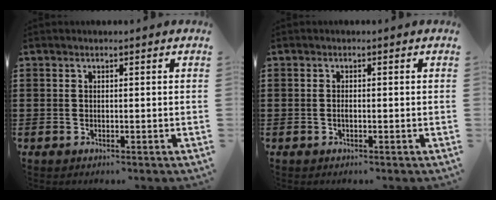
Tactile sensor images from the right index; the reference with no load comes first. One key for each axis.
{"total": 0.7, "fx": -0.1, "fy": 0.3, "fz": 0.6, "tx": -0.014, "ty": -0.002, "tz": -0.001}